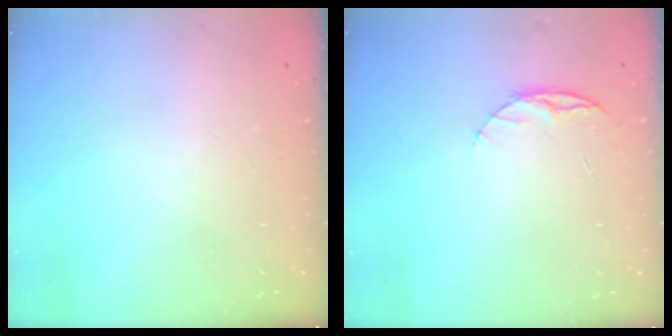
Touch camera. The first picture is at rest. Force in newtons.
{"total": 5.2, "press": 5.1, "slide": 0.6}